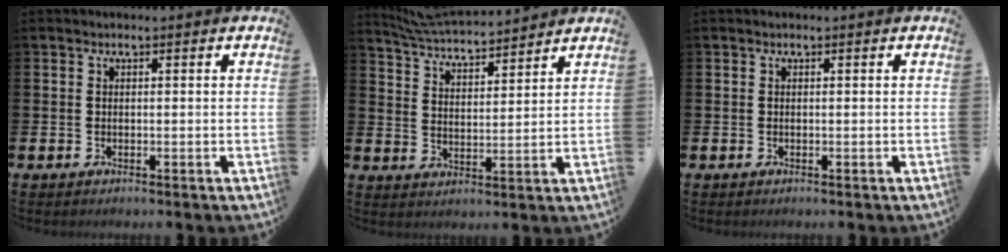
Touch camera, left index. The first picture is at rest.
{"total": 5.2, "force": [5.2, 0.5, 0.7], "torque": [-0.039, -0.036, 0.091]}
{"total": 0.0}